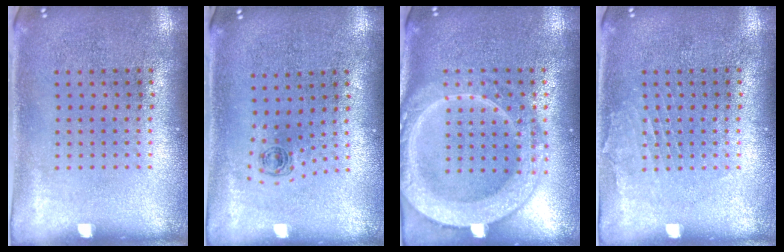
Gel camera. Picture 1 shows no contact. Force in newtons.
{"total": 0.5, "press": 0.3, "slide": 0.4}
{"total": 3.9, "press": 3.9, "slide": 0.5}
{"total": 1.0, "press": 1.0, "slide": 0.1}